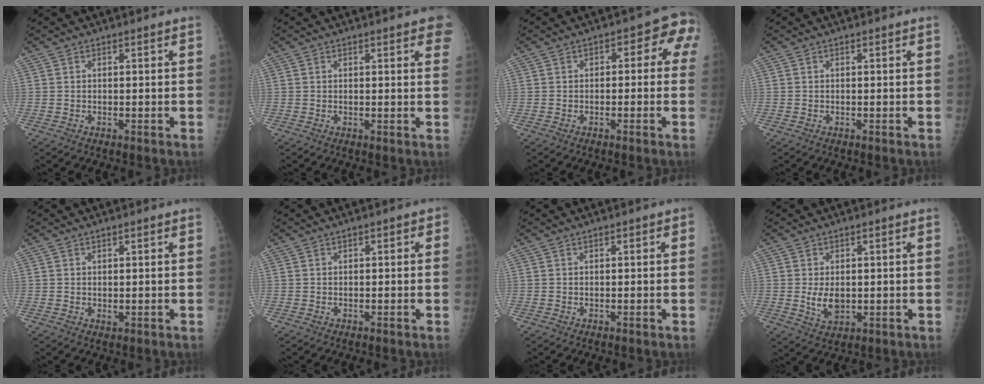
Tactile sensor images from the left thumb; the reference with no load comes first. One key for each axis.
{"total": 4.8, "fx": 2.7, "fy": 1.4, "fz": 3.7, "tx": -0.022, "ty": 0.000, "tz": 0.027}
{"total": 5.9, "fx": 0.3, "fy": 3.6, "fz": 4.8, "tx": -0.019, "ty": 0.027, "tz": -0.009}
{"total": 0.0}
{"total": 1.0, "fx": 0.1, "fy": 0.6, "fz": 0.8, "tx": -0.008, "ty": -0.004, "tz": 0.004}
{"total": 1.7, "fx": 0.1, "fy": 1.0, "fz": 1.3, "tx": -0.007, "ty": 0.006, "tz": -0.006}
{"total": 1.1, "fx": 0.1, "fy": 0.6, "fz": 0.9, "tx": -0.006, "ty": 0.004, "tz": -0.004}
{"total": 4.9, "fx": -0.3, "fy": 3.2, "fz": 3.7, "tx": -0.055, "ty": -0.009, "tz": 0.004}